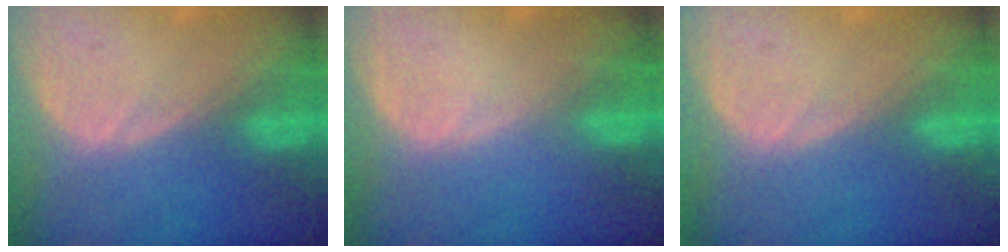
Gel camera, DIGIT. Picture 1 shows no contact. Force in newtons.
{"total": 0.0}
{"total": 0.0}